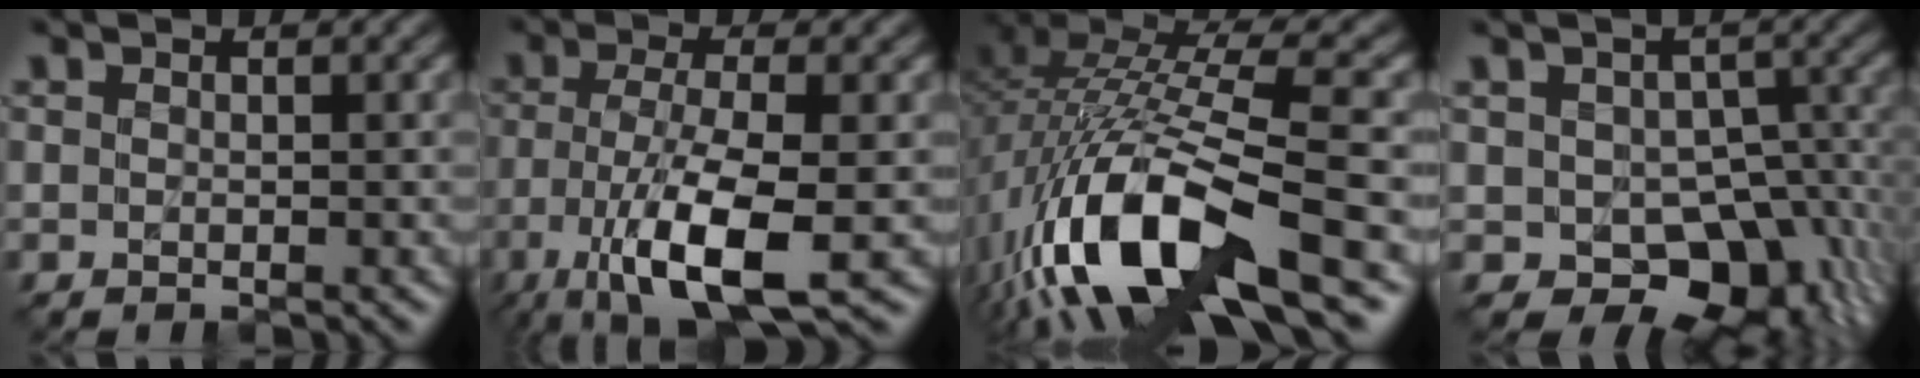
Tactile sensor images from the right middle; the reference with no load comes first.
{"total": 9.2, "force": [-3.3, 2.4, 8.2], "torque": [-0.158, -0.007, -0.061]}
{"total": 14.3, "force": [-5.0, 5.3, 12.3], "torque": [-0.259, -0.001, -0.081]}
{"total": 9.2, "force": [-2.9, 6.4, 6.0], "torque": [-0.078, -0.021, -0.039]}